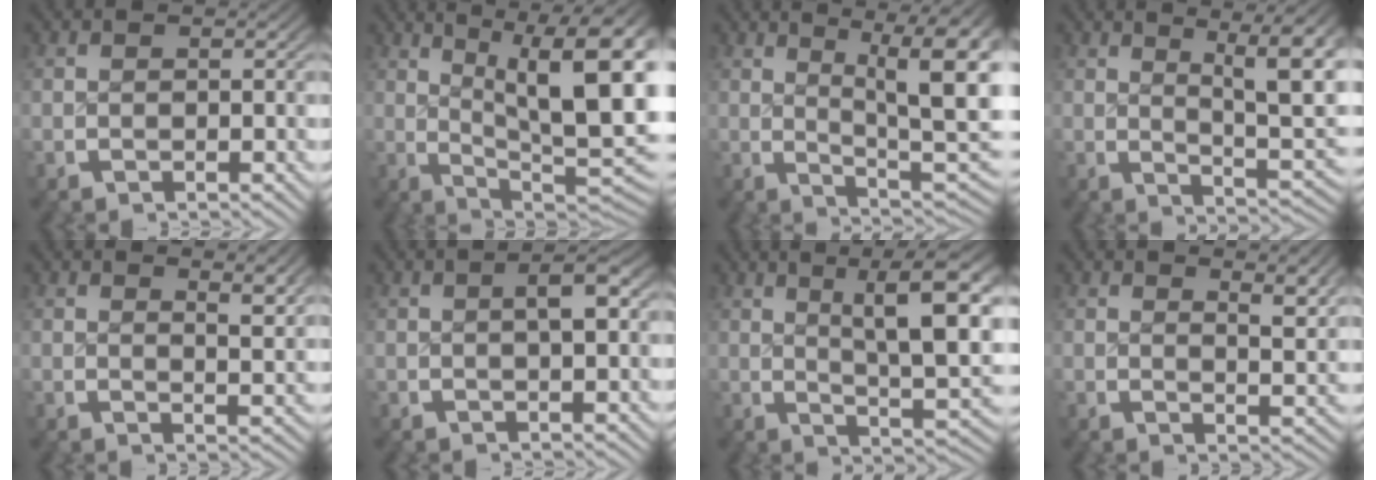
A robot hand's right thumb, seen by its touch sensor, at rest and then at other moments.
{"total": 13.4, "force": [2.8, 7.6, 10.7], "torque": [-0.152, -0.025, 0.052]}
{"total": 10.2, "force": [1.9, 4.9, 8.8], "torque": [-0.119, -0.024, 0.038]}
{"total": 8.6, "force": [2.3, 3.7, 7.4], "torque": [-0.092, -0.013, 0.038]}
{"total": 2.7, "force": [1.6, 0.4, 2.1], "torque": [-0.027, -0.009, 0.028]}
{"total": 2.7, "force": [0.3, 0.9, 2.5], "torque": [-0.036, 0.009, 0.002]}
{"total": 10.4, "force": [2.3, 4.4, 9.1], "torque": [-0.116, -0.007, 0.038]}
{"total": 3.4, "force": [1.9, 0.8, 2.7], "torque": [-0.034, -0.010, 0.033]}